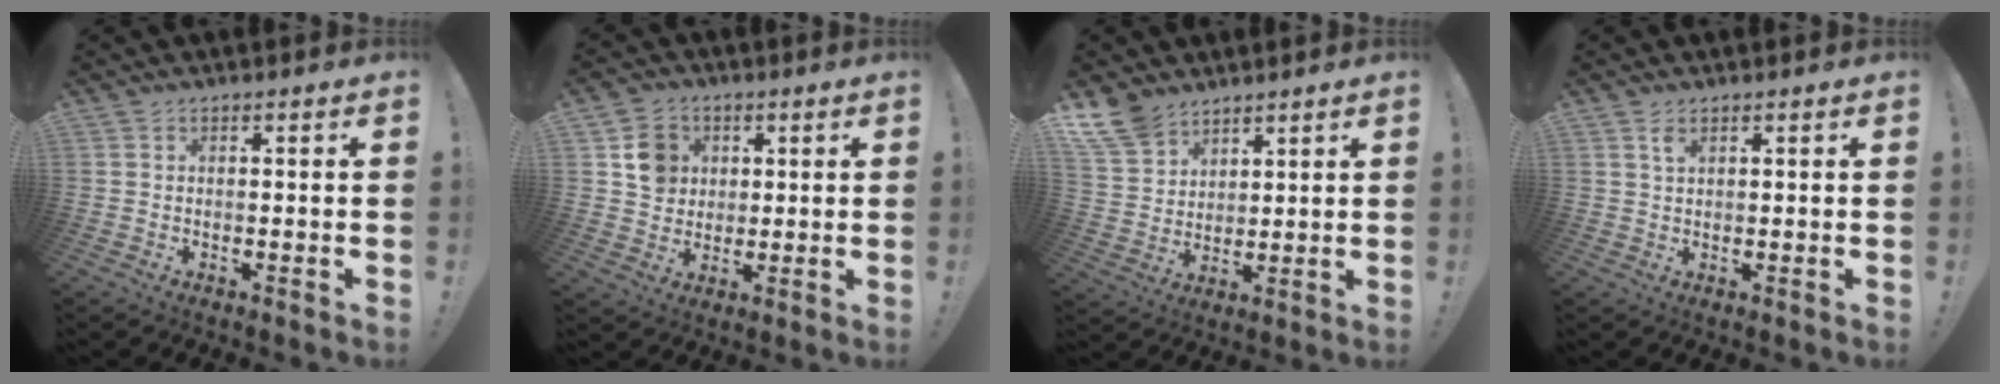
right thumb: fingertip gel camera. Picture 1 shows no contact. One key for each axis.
{"total": 8.6, "fx": 2.5, "fy": 7.9, "fz": 2.5, "tx": -0.020, "ty": -0.006, "tz": 0.053}
{"total": 10.1, "fx": 7.9, "fy": 5.5, "fz": 3.1, "tx": -0.066, "ty": -0.047, "tz": 0.158}
{"total": 2.3, "fx": 1.3, "fy": 1.0, "fz": 1.6, "tx": -0.019, "ty": -0.006, "tz": 0.020}